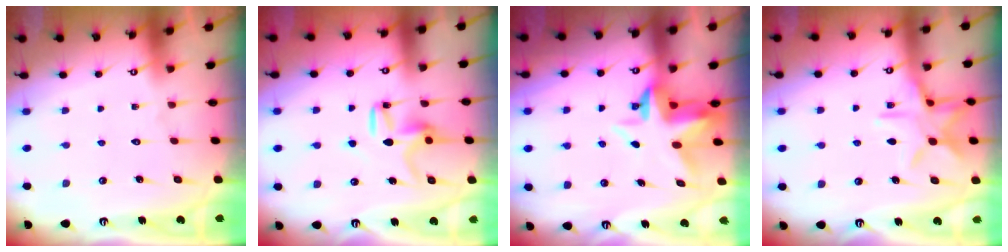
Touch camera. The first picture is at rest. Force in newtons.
{"total": 9.4, "press": 9.4, "slide": 0.4}
{"total": 5.1, "press": 4.9, "slide": 1.4}
{"total": 11.0, "press": 11.0, "slide": 0.7}